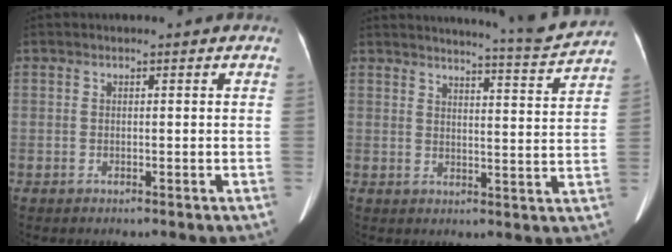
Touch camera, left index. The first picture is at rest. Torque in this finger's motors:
{"motor_torque": [-0.70, -1.44, 0.03, 0.06]}